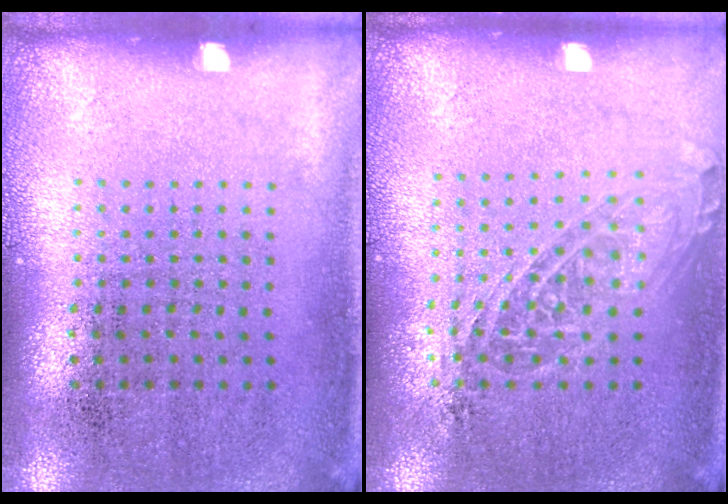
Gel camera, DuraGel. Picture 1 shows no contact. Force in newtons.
{"total": 1.4, "press": 1.2, "slide": 0.7}